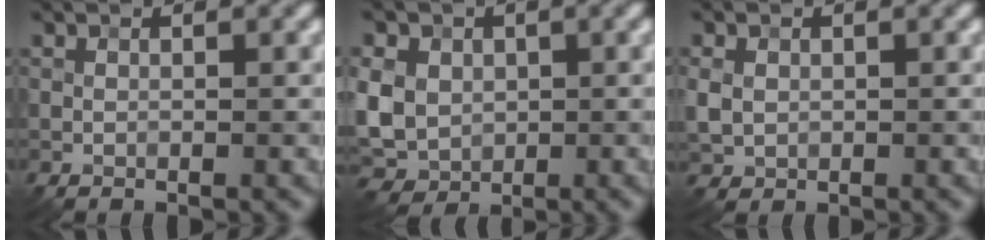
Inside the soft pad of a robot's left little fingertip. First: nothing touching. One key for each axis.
{"total": 7.5, "fx": 0.8, "fy": 6.3, "fz": 4.1, "tx": -0.093, "ty": 0.012, "tz": -0.009}
{"total": 1.8, "fx": 0.4, "fy": 1.5, "fz": 0.9, "tx": -0.018, "ty": 0.002, "tz": 0.005}